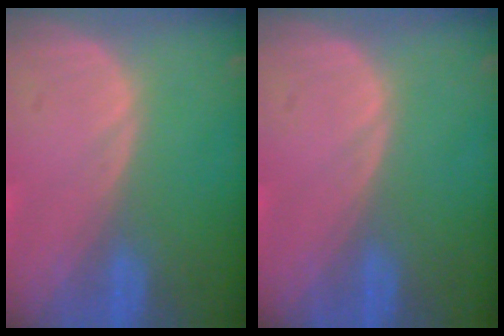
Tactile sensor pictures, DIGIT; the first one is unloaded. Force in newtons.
{"total": 0.0}